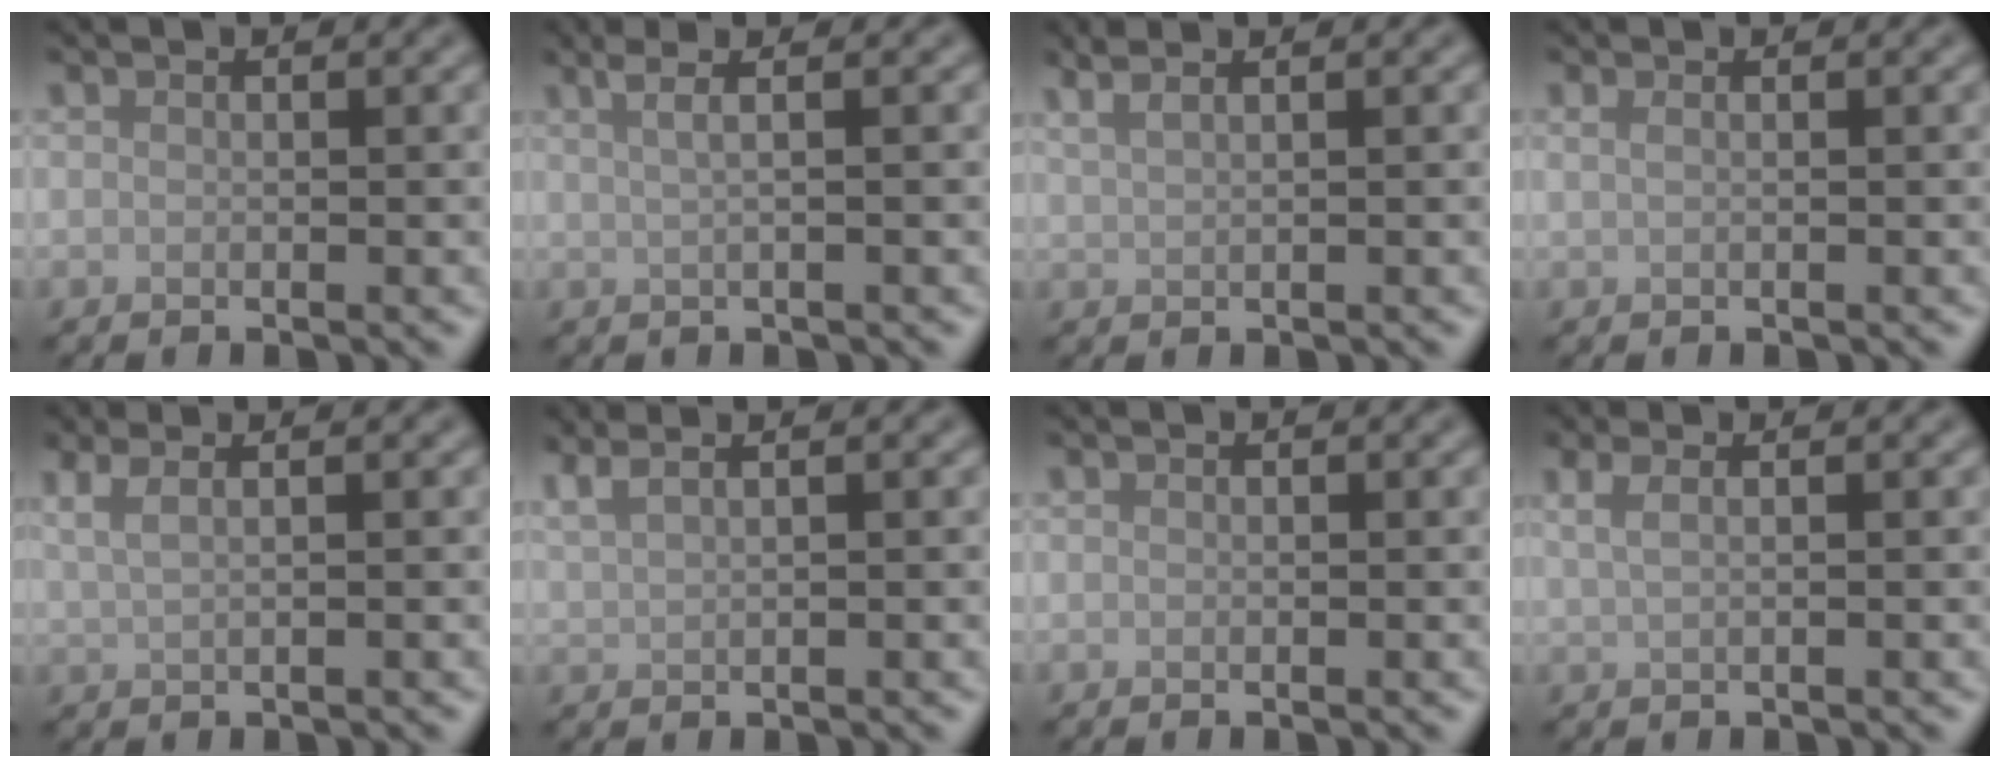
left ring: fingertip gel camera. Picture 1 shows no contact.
{"total": 4.1, "force": [2.2, 1.8, 3.0], "torque": [-0.035, 0.021, 0.004]}
{"total": 3.3, "force": [2.3, 1.3, 1.9], "torque": [-0.019, 0.017, 0.015]}
{"total": 1.2, "force": [0.5, 0.6, 0.9], "torque": [-0.012, -0.004, 0.002]}
{"total": 3.6, "force": [2.1, 1.7, 2.5], "torque": [-0.032, 0.017, 0.011]}
{"total": 3.7, "force": [2.7, 1.4, 2.1], "torque": [-0.029, 0.024, 0.027]}
{"total": 0.0}
{"total": 2.6, "force": [1.2, 1.2, 2.0], "torque": [-0.026, 0.005, 0.001]}